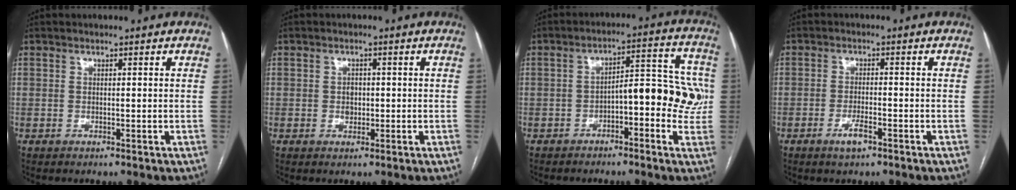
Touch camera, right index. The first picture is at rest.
{"total": 1.6, "force": [-0.2, 1.3, 0.9], "torque": [-0.013, 0.003, -0.001]}
{"total": 10.1, "force": [-1.6, 3.6, 9.3], "torque": [-0.119, 0.040, -0.020]}
{"total": 3.1, "force": [-1.8, 0.5, 2.5], "torque": [-0.049, -0.003, -0.033]}